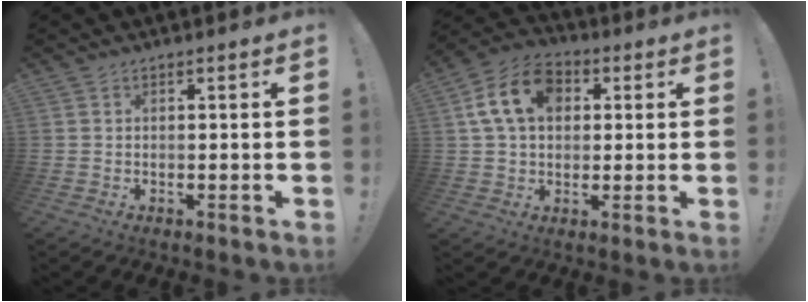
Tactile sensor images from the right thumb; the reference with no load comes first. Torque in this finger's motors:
{"motor_torque": [0.95, 1.73, 0.98, -0.08, 0.06]}